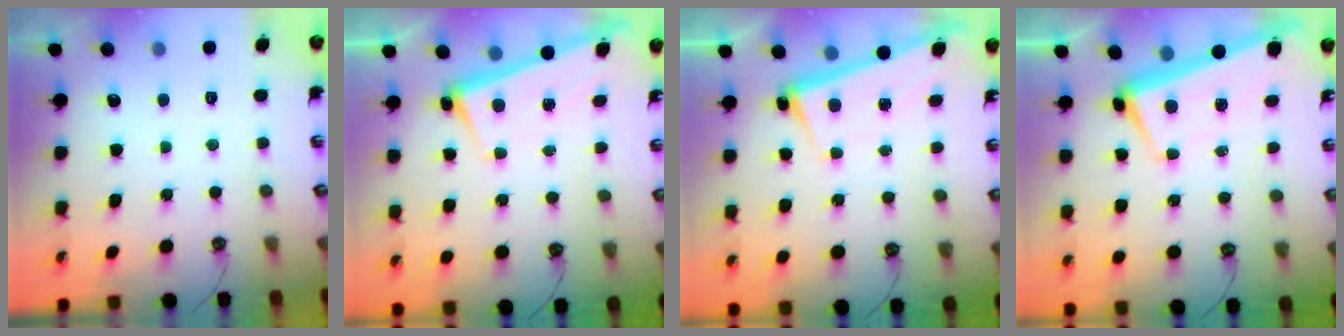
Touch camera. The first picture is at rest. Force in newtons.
{"total": 2.8, "press": 2.7, "slide": 0.4}
{"total": 2.6, "press": 2.5, "slide": 0.7}
{"total": 2.5, "press": 2.5, "slide": 0.4}